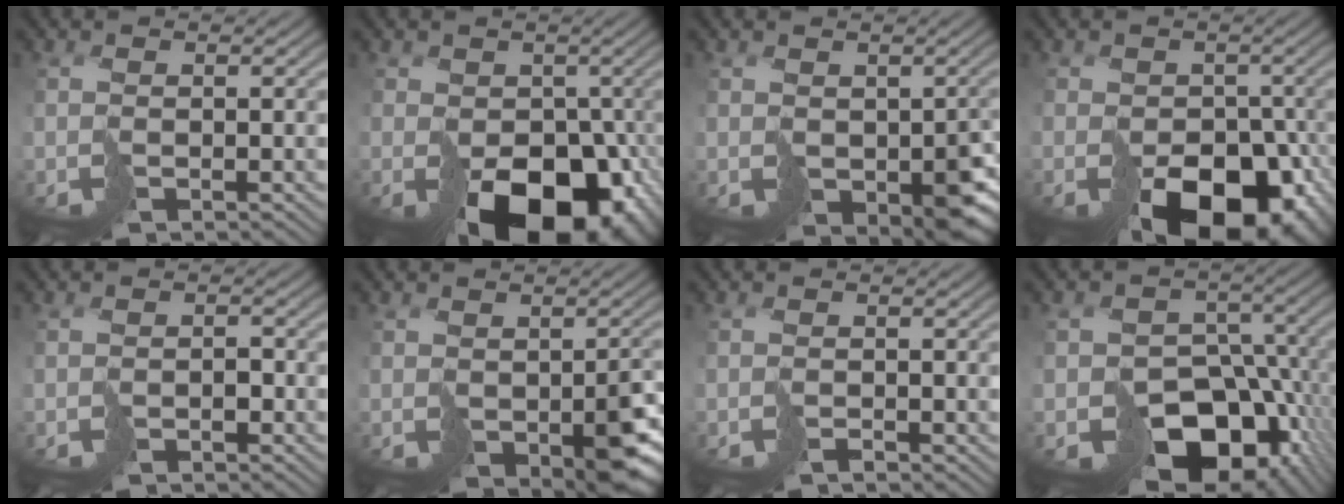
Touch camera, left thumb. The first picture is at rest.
{"total": 16.4, "force": [-5.8, 11.0, 10.7], "torque": [-0.165, -0.046, -0.067]}
{"total": 6.1, "force": [-1.1, 4.0, 4.5], "torque": [-0.071, -0.028, -0.006]}
{"total": 15.6, "force": [-7.1, 10.0, 9.7], "torque": [-0.139, -0.038, -0.094]}
{"total": 1.4, "force": [-0.9, 0.8, 0.8], "torque": [-0.015, 0.003, -0.018]}
{"total": 6.7, "force": [-2.1, 3.7, 5.2], "torque": [-0.080, -0.027, -0.016]}
{"total": 0.7, "force": [-0.6, 0.3, 0.3], "torque": [-0.005, 0.001, -0.013]}
{"total": 17.9, "force": [-7.6, 13.2, 9.4], "torque": [-0.144, -0.034, -0.104]}